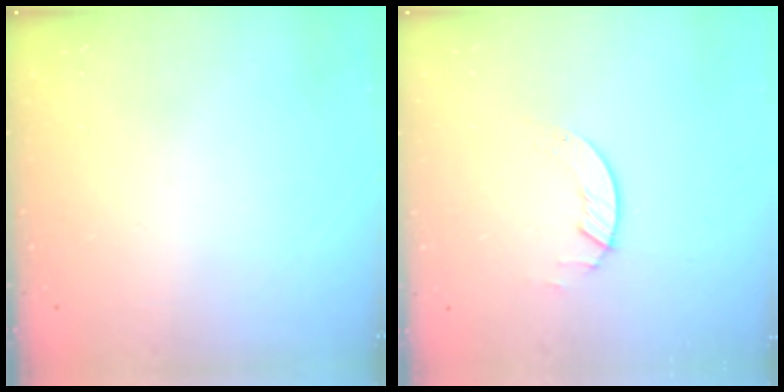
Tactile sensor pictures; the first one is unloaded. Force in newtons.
{"total": 1.2, "press": 1.1, "slide": 0.2}